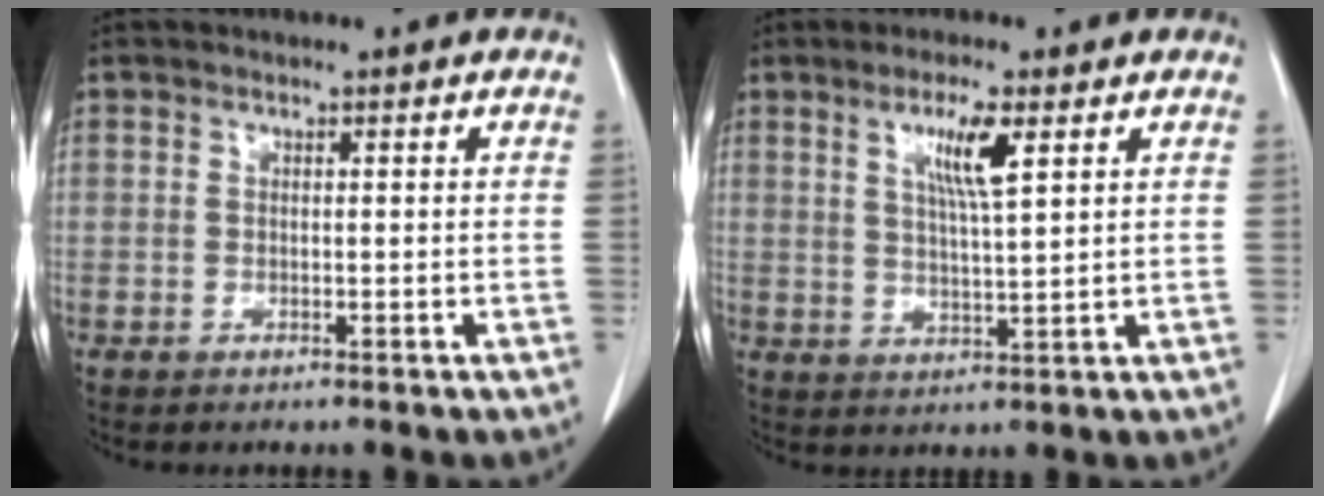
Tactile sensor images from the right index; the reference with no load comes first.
{"total": 6.0, "force": [2.8, 0.1, 5.3], "torque": [-0.097, -0.003, 0.049]}